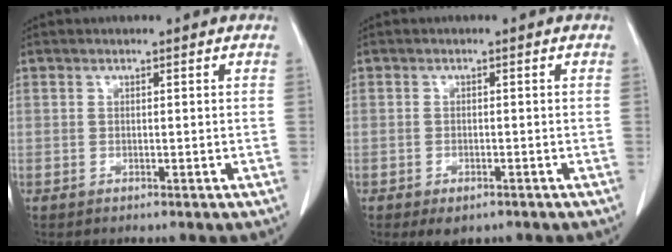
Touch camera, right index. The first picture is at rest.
{"total": 2.7, "force": [-1.7, 1.4, 1.6], "torque": [-0.022, -0.002, -0.014]}